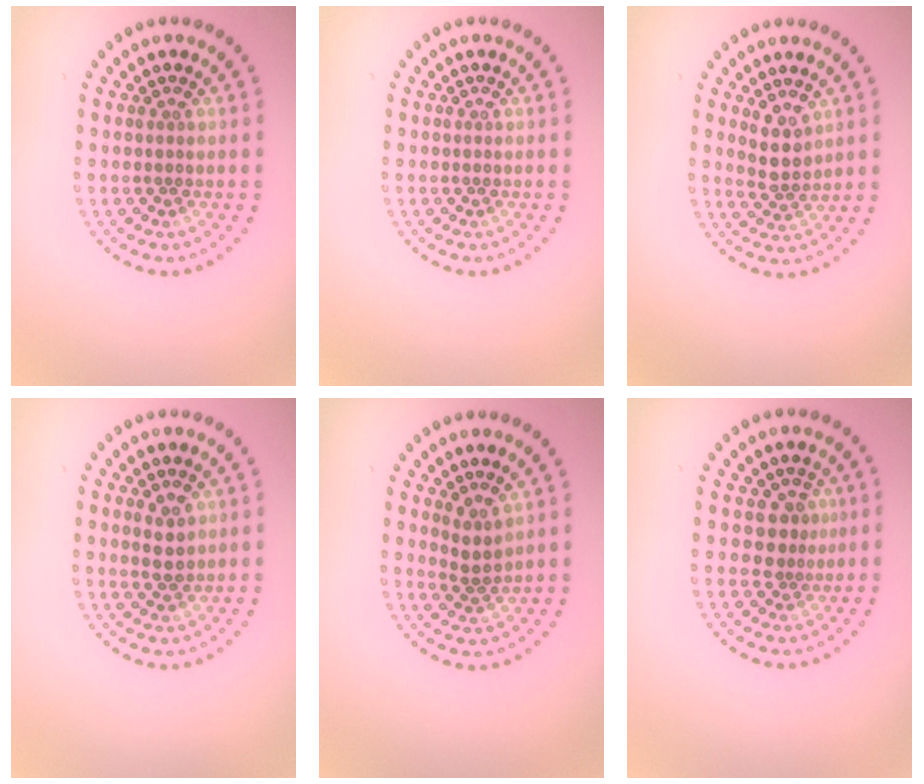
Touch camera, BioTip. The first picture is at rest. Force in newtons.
{"total": 0.0}
{"total": 2.5, "press": 2.2, "slide": 1.1}
{"total": 2.0, "press": 1.9, "slide": 0.4}
{"total": 1.9, "press": 1.3, "slide": 1.4}
{"total": 2.1, "press": 1.6, "slide": 1.3}